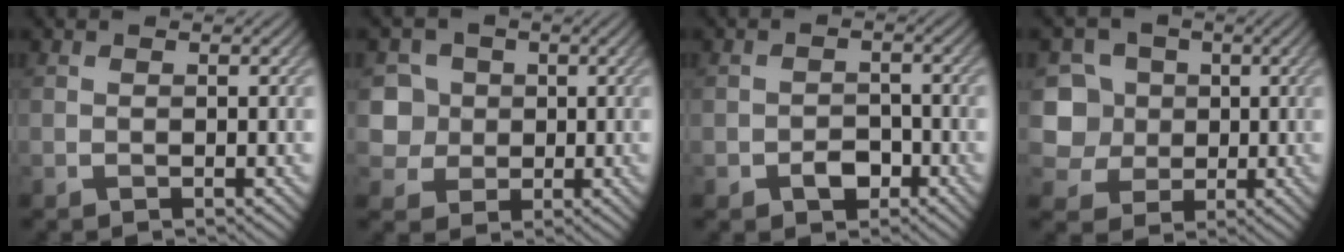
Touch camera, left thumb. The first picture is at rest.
{"total": 5.4, "force": [0.6, 5.2, 1.6], "torque": [-0.048, 0.007, 0.005]}
{"total": 2.9, "force": [-1.7, 2.0, 1.4], "torque": [-0.022, -0.002, -0.031]}
{"total": 7.7, "force": [0.5, 7.1, 2.8], "torque": [-0.099, 0.005, -0.008]}